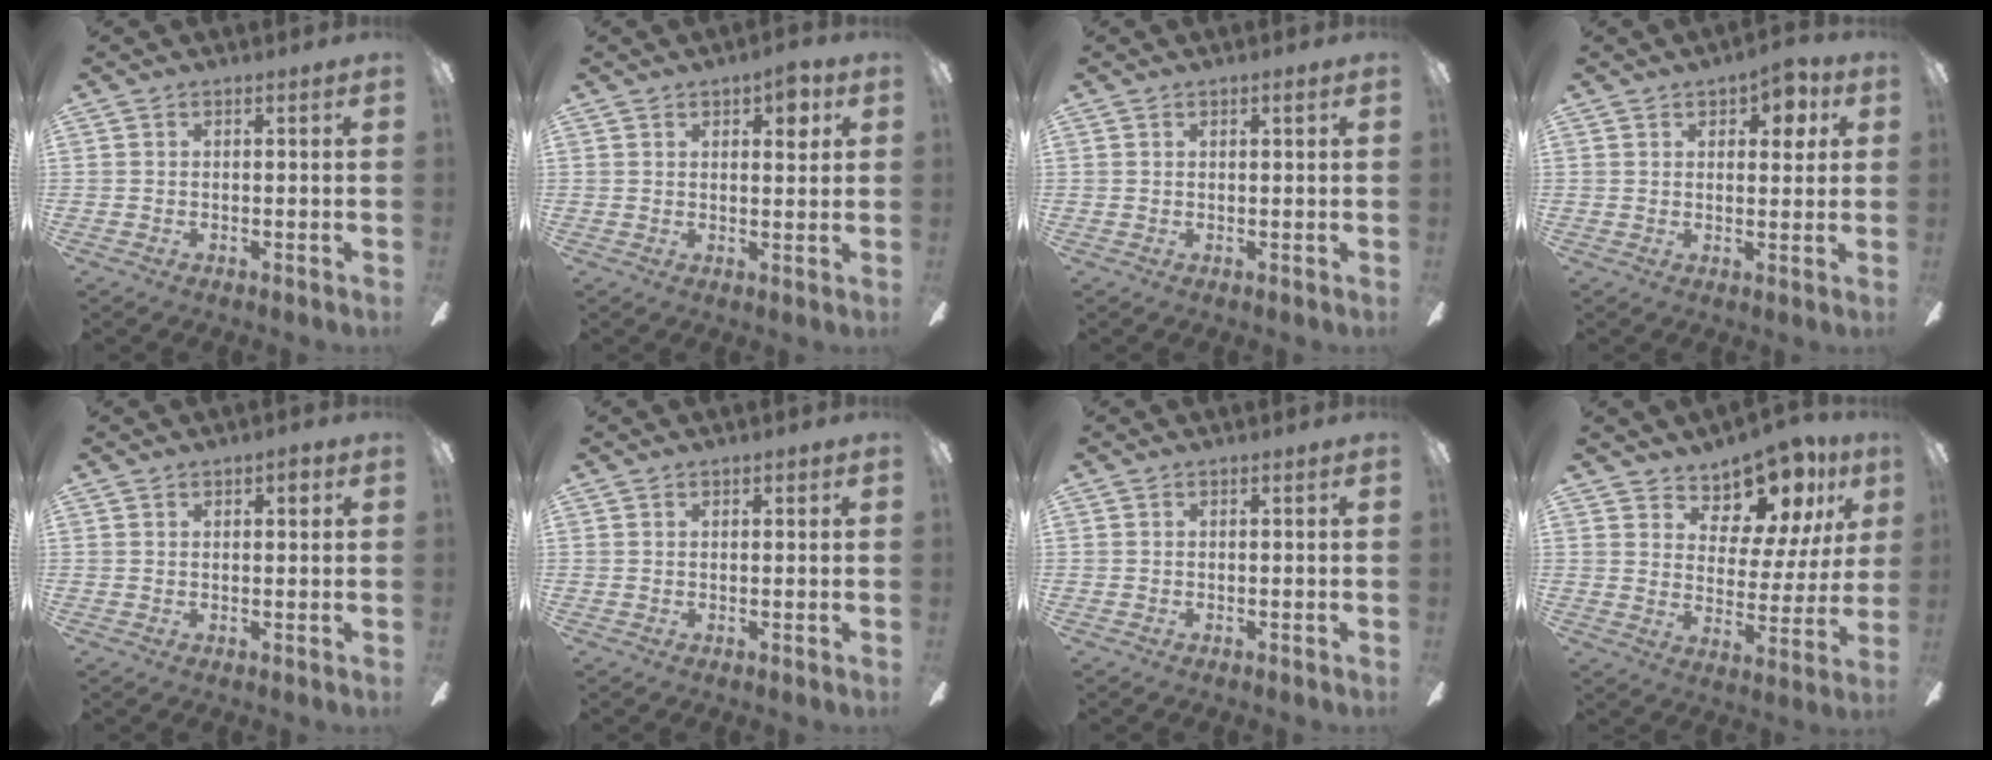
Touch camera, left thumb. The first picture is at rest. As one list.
[{"total": 5.4, "force": [2.7, 2.6, 3.9], "torque": [-0.041, -0.006, 0.038]}, {"total": 0.8, "force": [0.5, 0.3, 0.4], "torque": [-0.001, -0.001, 0.007]}, {"total": 5.3, "force": [2.5, 3.0, 3.5], "torque": [-0.033, -0.005, 0.038]}, {"total": 2.2, "force": [1.2, 1.2, 1.4], "torque": [-0.013, -0.001, 0.016]}, {"total": 0.8, "force": [0.5, 0.7, 0.2], "torque": [0.004, 0.000, 0.006]}, {"total": 0.0}, {"total": 13.0, "force": [10.3, 6.1, 5.2], "torque": [-0.084, -0.081, 0.185]}]